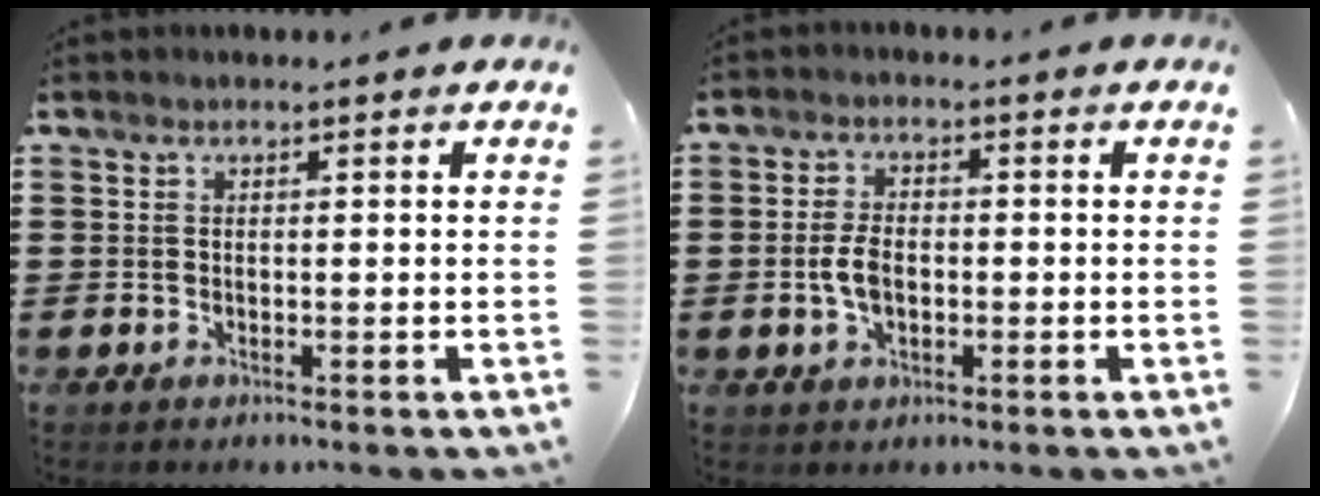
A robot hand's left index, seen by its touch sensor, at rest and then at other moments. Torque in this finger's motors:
{"motor_torque": [0.99, 0.63, 0.58, 0.12]}